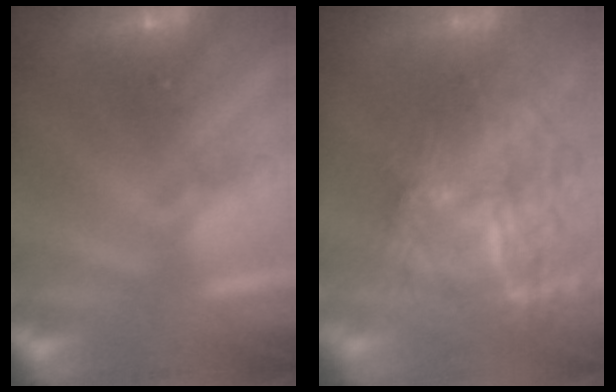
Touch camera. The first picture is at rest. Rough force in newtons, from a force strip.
{"total": 11.3}